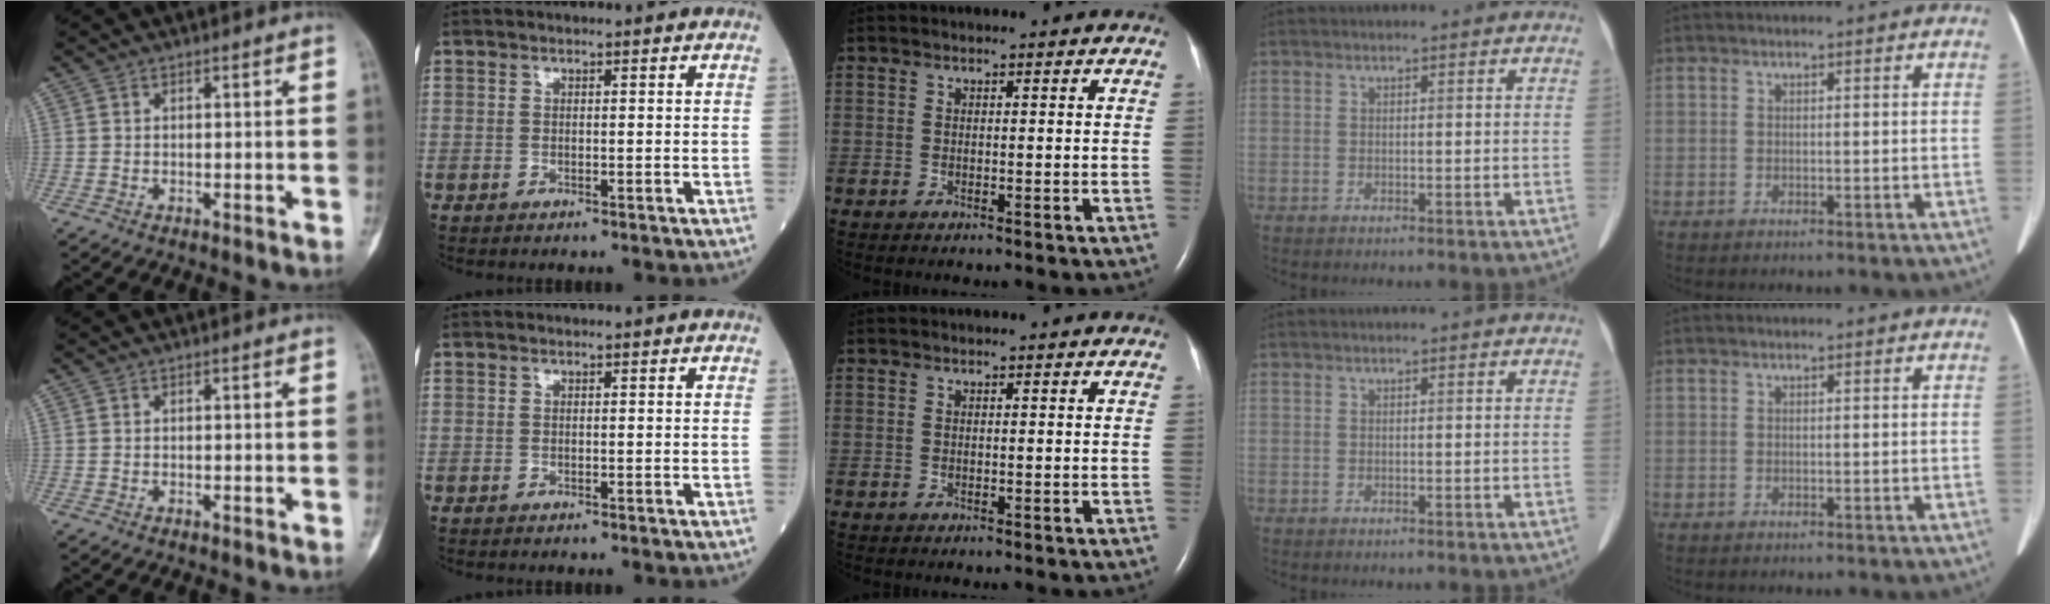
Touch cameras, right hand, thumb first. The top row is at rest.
{}